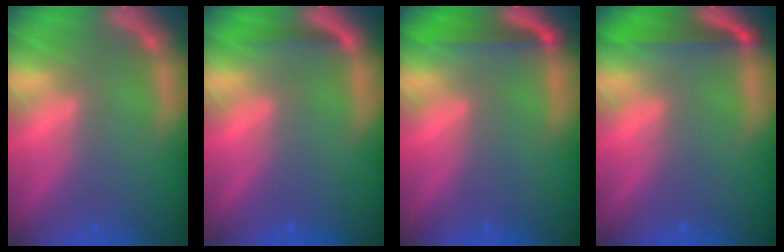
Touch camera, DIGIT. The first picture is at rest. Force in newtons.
{"total": 1.4}
{"total": 3.5}
{"total": 4.0}